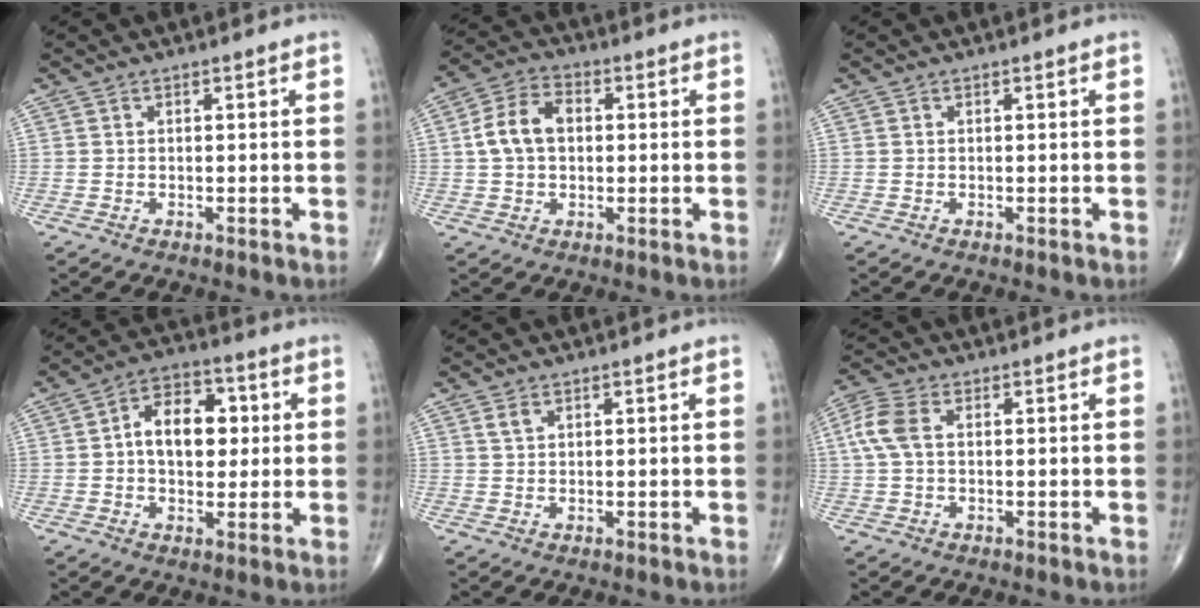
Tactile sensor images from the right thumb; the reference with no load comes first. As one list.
[{"total": 8.5, "force": [0.8, 5.8, 6.1], "torque": [-0.113, 0.022, 0.010]}, {"total": 0.0}, {"total": 11.3, "force": [1.2, 7.2, 8.6], "torque": [-0.104, 0.016, 0.013]}, {"total": 1.6, "force": [1.0, 0.9, 0.9], "torque": [-0.016, 0.000, 0.021]}, {"total": 6.0, "force": [0.9, 3.6, 4.8], "torque": [-0.130, 0.019, 0.016]}]